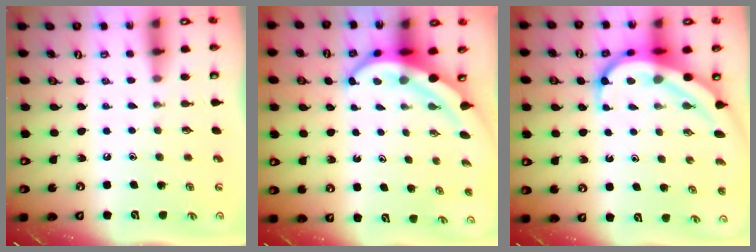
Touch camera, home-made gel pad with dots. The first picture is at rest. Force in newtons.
{"total": 7.5, "press": 7.3, "slide": 1.4}
{"total": 10.3, "press": 10.2, "slide": 1.3}